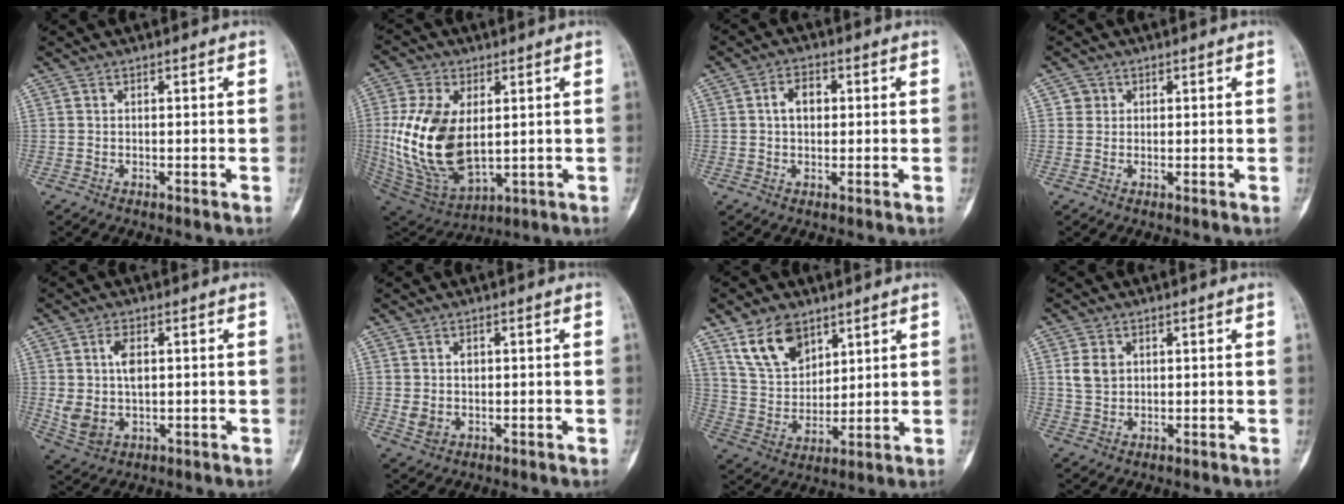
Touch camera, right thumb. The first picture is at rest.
{"total": 19.2, "force": [1.4, 11.4, 15.4], "torque": [-0.302, -0.017, 0.047]}
{"total": 4.6, "force": [0.7, 3.2, 3.2], "torque": [-0.043, 0.013, 0.008]}
{"total": 1.9, "force": [0.5, 1.8, 0.1], "torque": [0.011, 0.002, 0.004]}
{"total": 8.3, "force": [0.9, 5.0, 6.5], "torque": [-0.124, -0.001, 0.030]}
{"total": 3.9, "force": [0.3, 2.9, 2.6], "torque": [-0.036, -0.003, 0.012]}
{"total": 11.8, "force": [7.3, 7.2, 5.8], "torque": [-0.086, -0.033, 0.149]}
{"total": 4.2, "force": [1.1, 3.3, 2.3], "torque": [-0.033, 0.000, 0.026]}